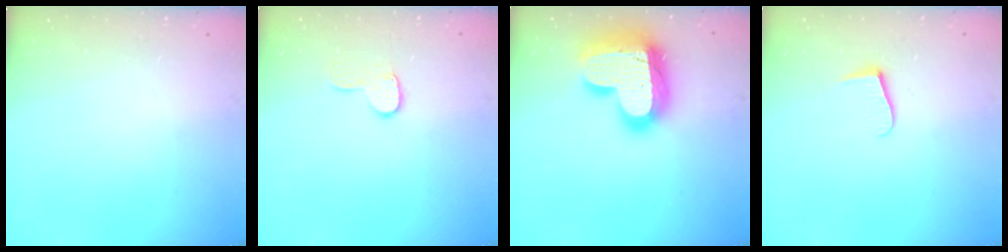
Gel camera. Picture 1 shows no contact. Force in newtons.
{"total": 8.0, "press": 8.0, "slide": 0.2}
{"total": 26.7, "press": 26.6, "slide": 1.8}
{"total": 5.5, "press": 5.5, "slide": 0.5}